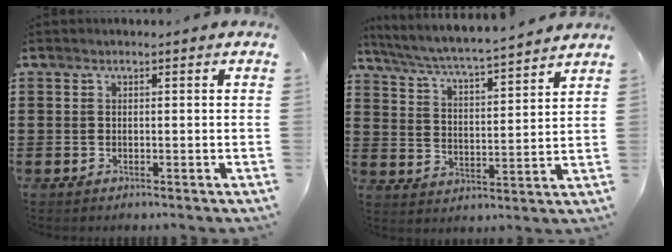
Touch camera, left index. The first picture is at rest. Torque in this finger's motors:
{"motor_torque": [1.36, -0.78, 0.27, 0.14]}